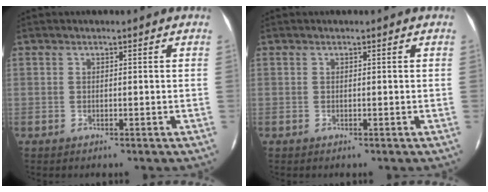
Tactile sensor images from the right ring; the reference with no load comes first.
{"total": 0.0}